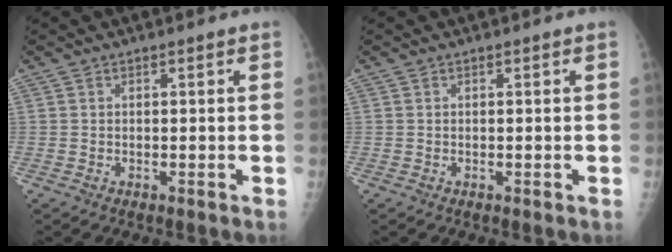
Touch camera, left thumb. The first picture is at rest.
{"total": 0.0}